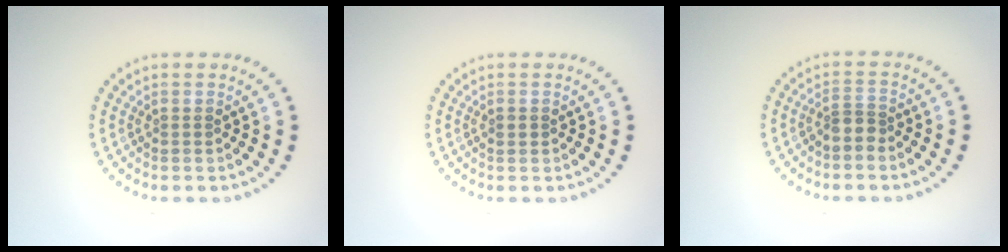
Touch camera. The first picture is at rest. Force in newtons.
{"total": 0.9, "press": 0.9, "slide": 0.2}
{"total": 1.9, "press": 1.5, "slide": 1.2}